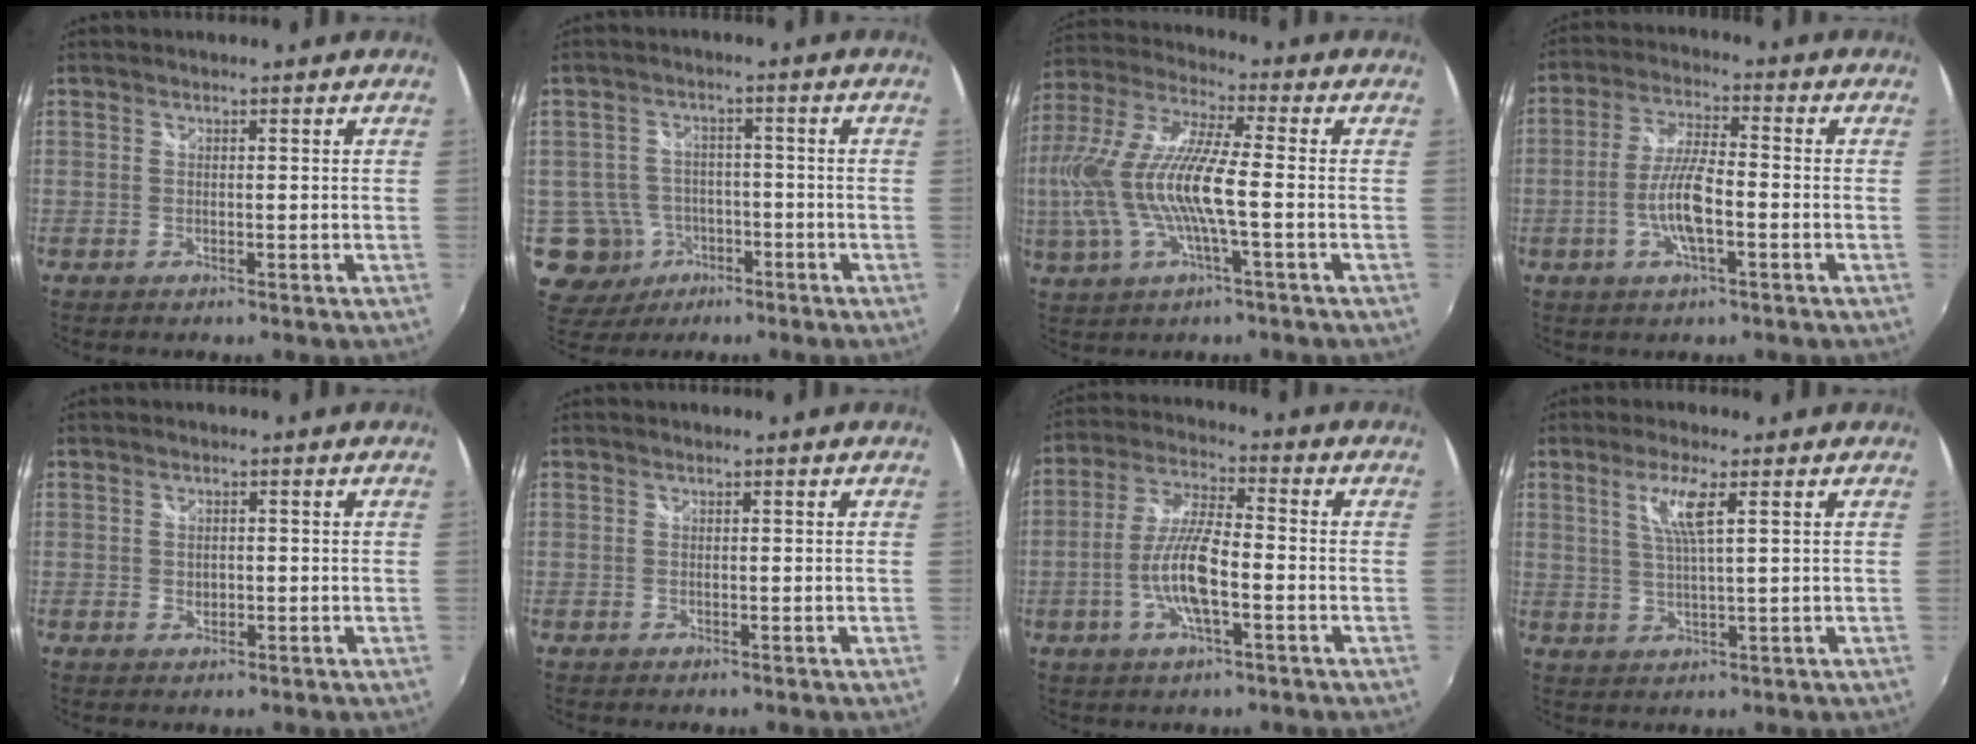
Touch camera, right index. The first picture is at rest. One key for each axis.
{"total": 9.5, "fx": -3.5, "fy": 8.6, "fz": 2.0, "tx": -0.070, "ty": 0.019, "tz": -0.043}
{"total": 17.1, "fx": -2.2, "fy": 3.3, "fz": 16.7, "tx": -0.317, "ty": -0.011, "tz": -0.043}
{"total": 8.7, "fx": -2.6, "fy": 2.1, "fz": 8.0, "tx": -0.162, "ty": 0.002, "tz": -0.050}
{"total": 1.5, "fx": -0.1, "fy": 1.2, "fz": 0.9, "tx": -0.014, "ty": 0.001, "tz": -0.002}
{"total": 0.0}
{"total": 10.4, "fx": -3.1, "fy": 2.5, "fz": 9.6, "tx": -0.198, "ty": 0.001, "tz": -0.060}
{"total": 5.3, "fx": 2.1, "fy": 0.1, "fz": 4.9, "tx": -0.096, "ty": -0.003, "tz": 0.043}